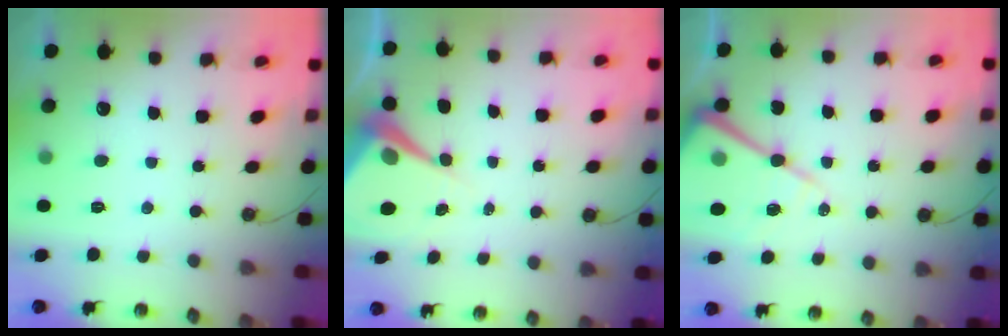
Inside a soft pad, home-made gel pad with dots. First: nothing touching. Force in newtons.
{"total": 7.1, "press": 7.0, "slide": 0.7}
{"total": 15.2, "press": 15.1, "slide": 1.3}